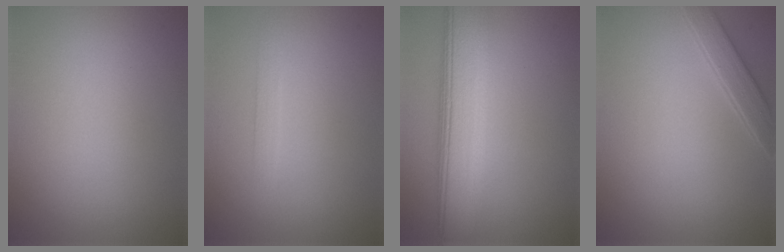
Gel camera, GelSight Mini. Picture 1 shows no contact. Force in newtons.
{"total": 1.1, "press": 1.1, "slide": 0.1}
{"total": 8.0, "press": 7.9, "slide": 0.5}
{"total": 1.9, "press": 1.9, "slide": 0.1}